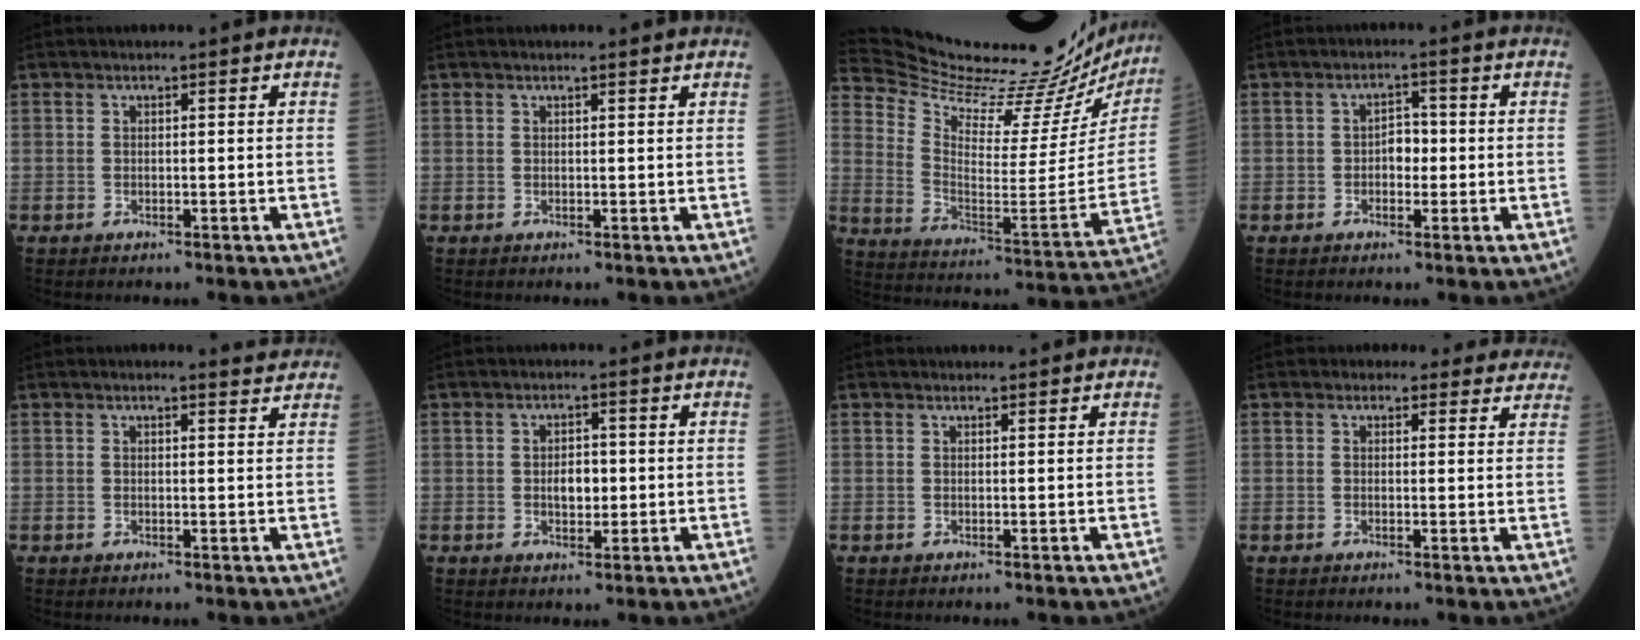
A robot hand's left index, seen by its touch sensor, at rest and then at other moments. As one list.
[{"total": 1.6, "force": [1.6, 0.0, 0.5], "torque": [-0.013, 0.003, 0.018]}, {"total": 30.9, "force": [29.1, 3.5, 9.9], "torque": [-0.174, -0.119, 0.392]}, {"total": 2.7, "force": [-0.3, 1.7, 2.1], "torque": [-0.029, 0.009, -0.008]}, {"total": 2.8, "force": [2.7, 0.3, 0.6], "torque": [-0.016, -0.002, 0.022]}, {"total": 3.1, "force": [0.0, 1.8, 2.5], "torque": [-0.041, 0.001, 0.003]}, {"total": 1.5, "force": [1.4, 0.2, 0.1], "torque": [-0.011, 0.006, 0.021]}, {"total": 8.1, "force": [7.3, 3.6, 0.5], "torque": [0.033, 0.006, 0.052]}]